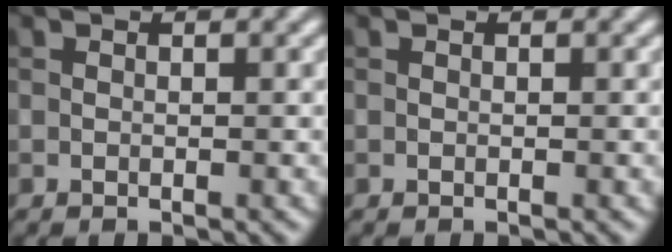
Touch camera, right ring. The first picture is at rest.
{"total": 0.0}